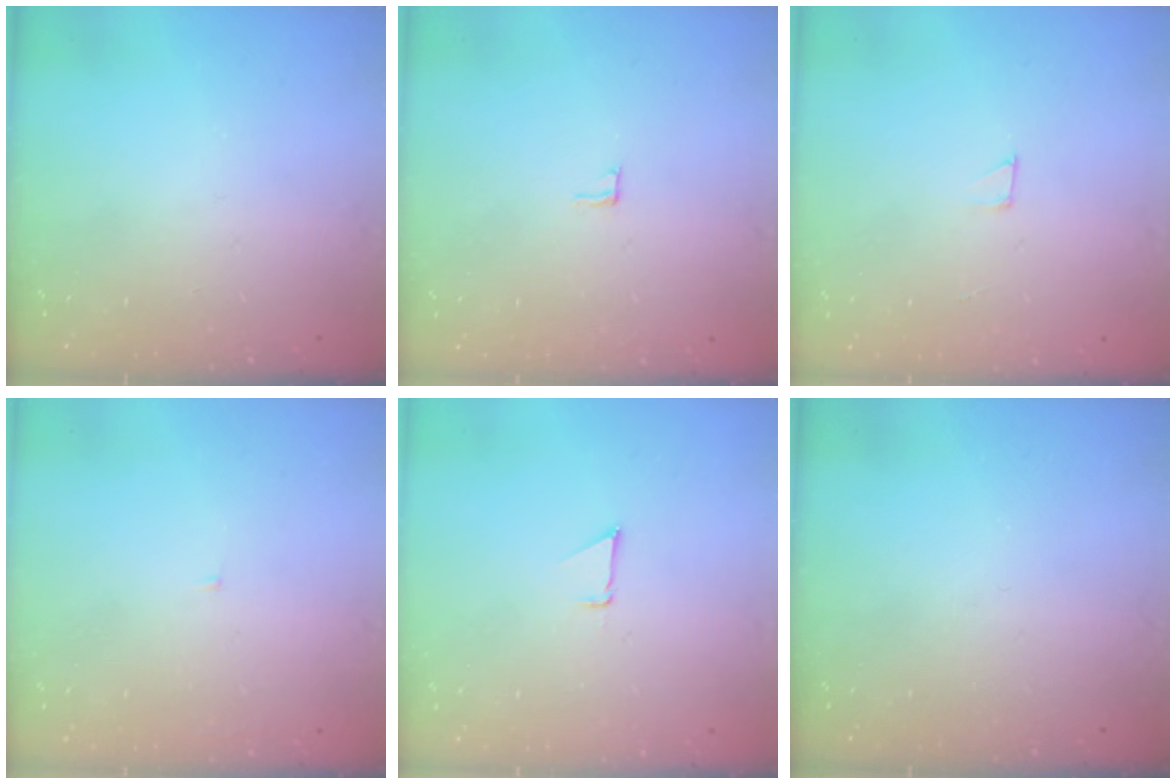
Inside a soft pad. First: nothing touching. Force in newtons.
{"total": 3.1, "press": 3.1, "slide": 0.2}
{"total": 2.0, "press": 2.0, "slide": 0.0}
{"total": 2.1, "press": 2.1, "slide": 0.2}
{"total": 0.9, "press": 0.9, "slide": 0.1}
{"total": 0.0}